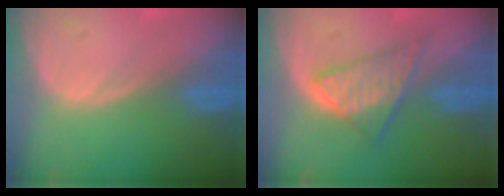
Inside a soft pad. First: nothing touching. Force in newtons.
{"total": 6.2, "press": 5.8, "slide": 2.1}